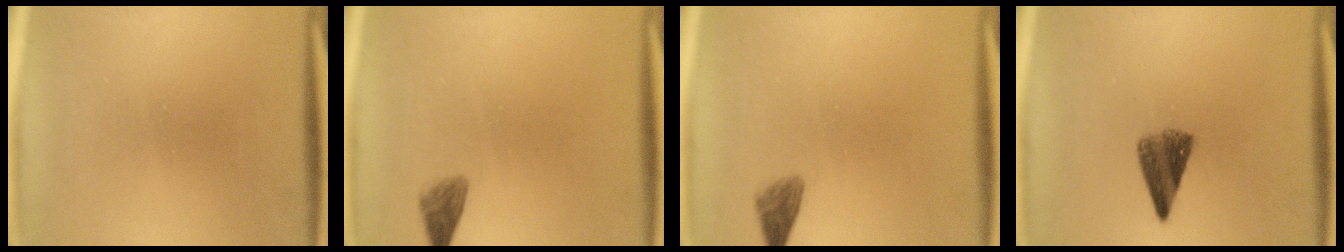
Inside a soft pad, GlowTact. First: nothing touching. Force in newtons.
{"total": 1.9}
{"total": 1.9}
{"total": 5.2}